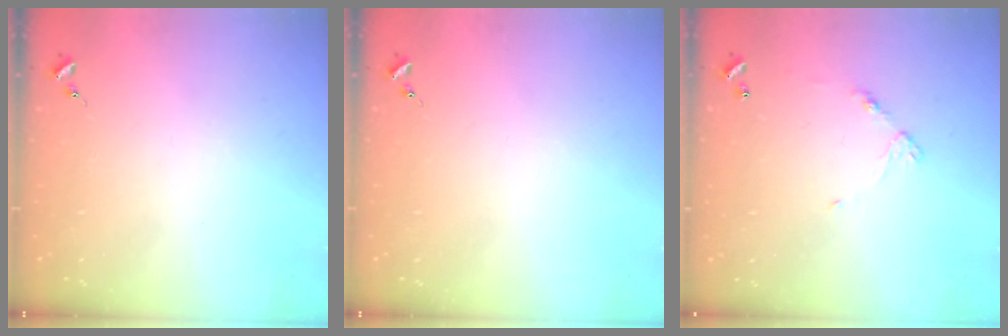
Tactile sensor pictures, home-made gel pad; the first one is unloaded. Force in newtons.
{"total": 0.0}
{"total": 5.9, "press": 5.9, "slide": 0.5}